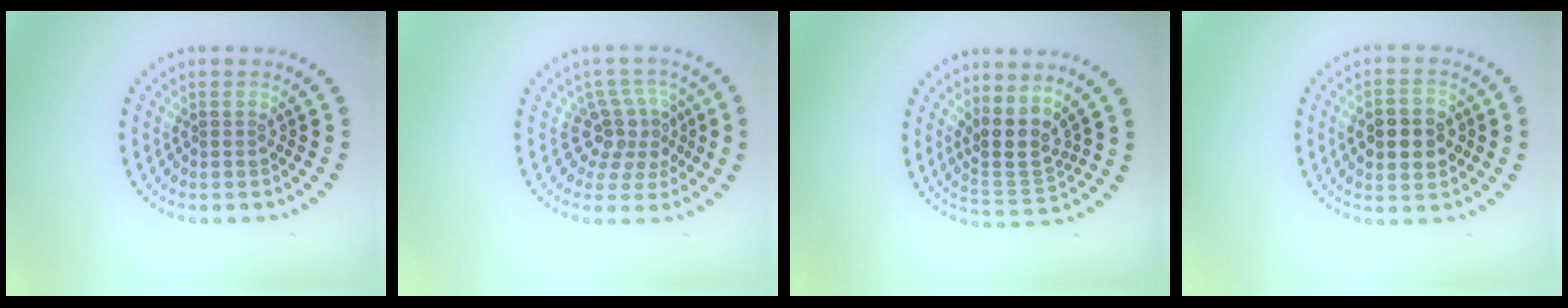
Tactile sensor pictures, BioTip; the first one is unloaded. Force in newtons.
{"total": 3.6, "press": 2.6, "slide": 2.5}
{"total": 3.2, "press": 2.4, "slide": 2.1}
{"total": 4.7, "press": 4.7, "slide": 0.1}